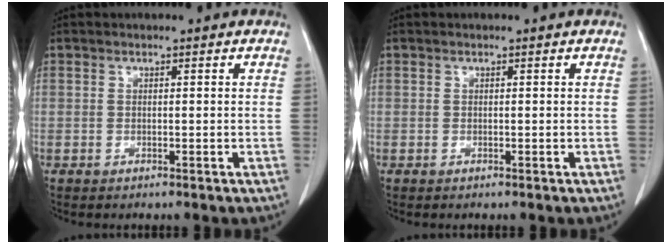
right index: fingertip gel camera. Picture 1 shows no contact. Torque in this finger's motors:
{"motor_torque": [0.00, 0.00, 0.00, 0.00]}